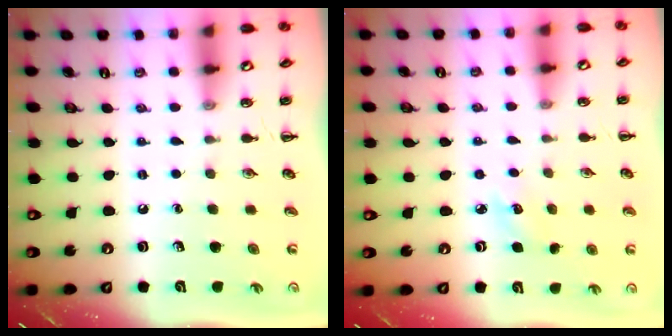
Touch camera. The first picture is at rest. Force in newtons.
{"total": 4.2, "press": 4.0, "slide": 1.1}